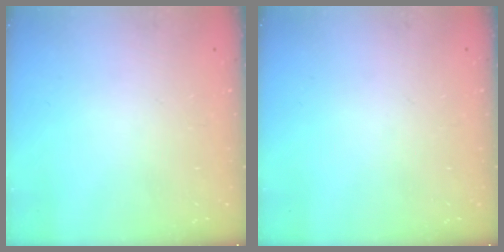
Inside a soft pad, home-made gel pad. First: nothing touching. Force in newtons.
{"total": 0.0}